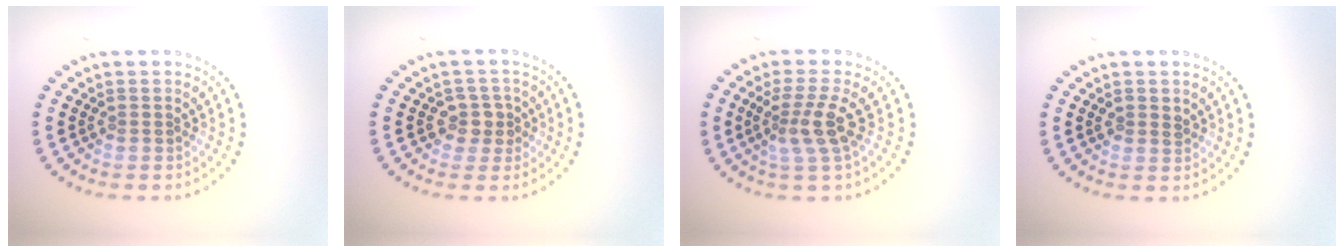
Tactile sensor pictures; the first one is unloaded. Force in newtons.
{"total": 1.7, "press": 1.5, "slide": 0.8}
{"total": 3.0, "press": 2.3, "slide": 2.0}
{"total": 1.1, "press": 1.1, "slide": 0.3}